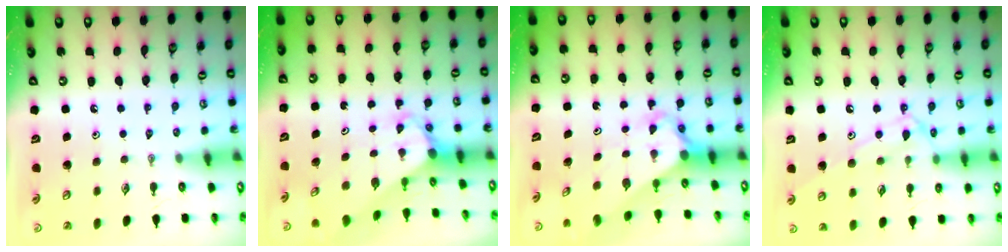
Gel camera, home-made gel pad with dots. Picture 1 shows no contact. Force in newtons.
{"total": 2.9, "press": 2.9, "slide": 0.2}
{"total": 3.0, "press": 3.0, "slide": 0.2}
{"total": 13.8, "press": 13.8, "slide": 0.9}